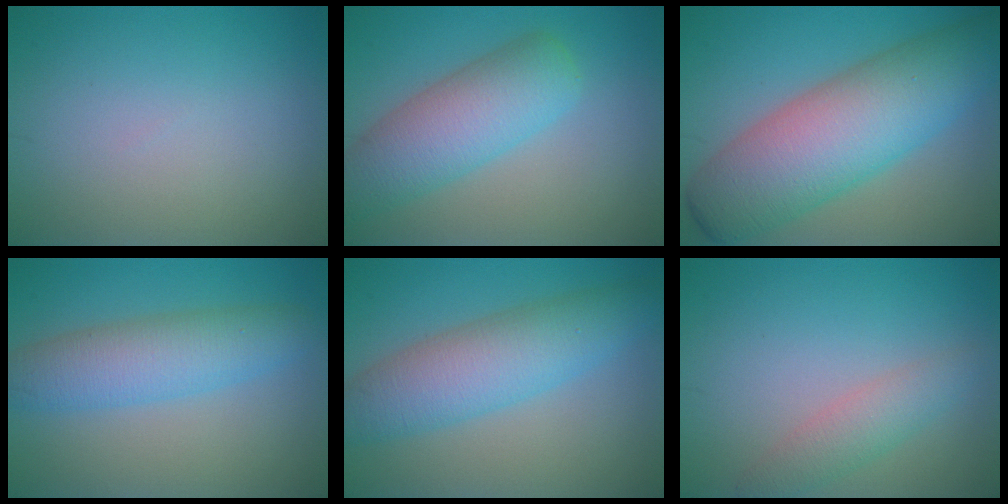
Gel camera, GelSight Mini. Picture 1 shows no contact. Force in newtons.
{"total": 6.6, "press": 6.5, "slide": 0.3}
{"total": 10.8, "press": 10.8, "slide": 0.2}
{"total": 5.4, "press": 5.4, "slide": 0.1}
{"total": 6.7, "press": 6.7, "slide": 0.1}
{"total": 2.6, "press": 2.6, "slide": 0.1}